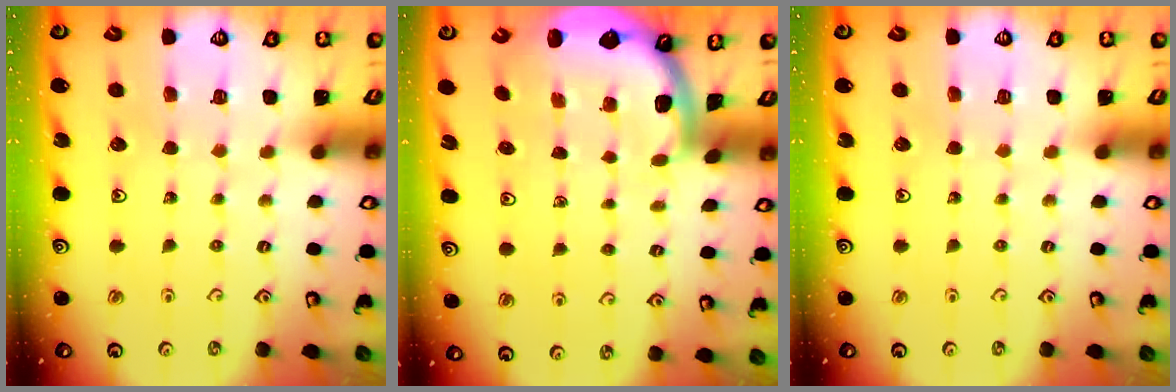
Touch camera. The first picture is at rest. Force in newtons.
{"total": 1.4, "press": 1.4, "slide": 0.1}
{"total": 0.0}